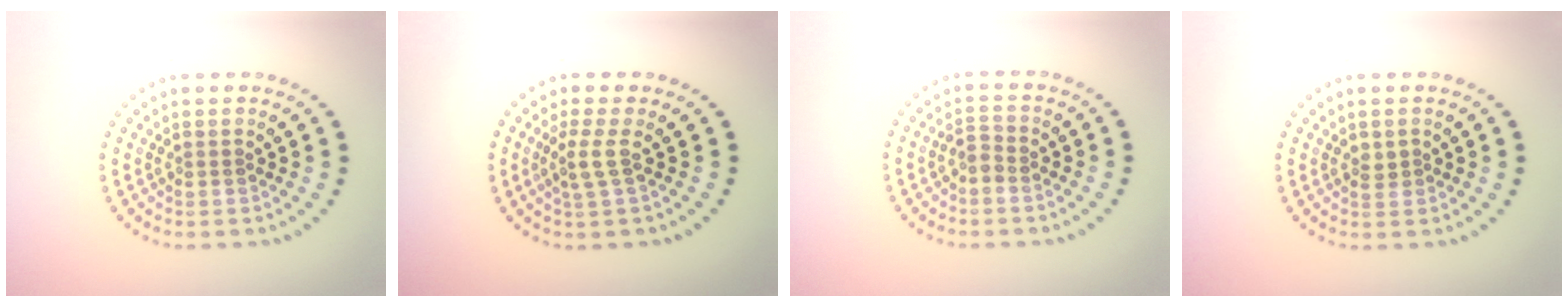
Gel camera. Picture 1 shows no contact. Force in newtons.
{"total": 1.9, "press": 1.3, "slide": 1.3}
{"total": 1.4, "press": 1.3, "slide": 0.5}
{"total": 1.2, "press": 1.1, "slide": 0.4}